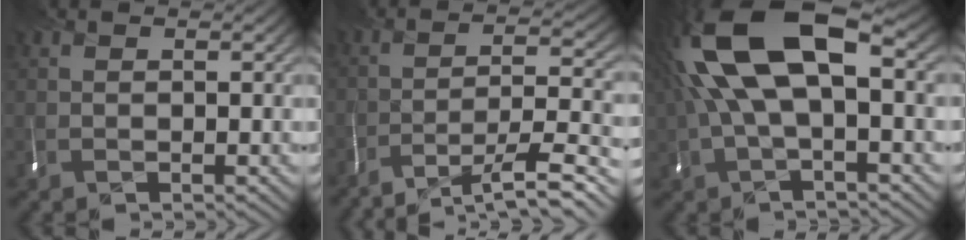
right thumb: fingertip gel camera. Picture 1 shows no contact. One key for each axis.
{"total": 12.2, "fx": -10.2, "fy": 1.2, "fz": 6.5, "tx": -0.101, "ty": -0.004, "tz": -0.160}
{"total": 12.5, "fx": 1.9, "fy": 5.6, "fz": 11.1, "tx": -0.253, "ty": 0.009, "tz": 0.033}